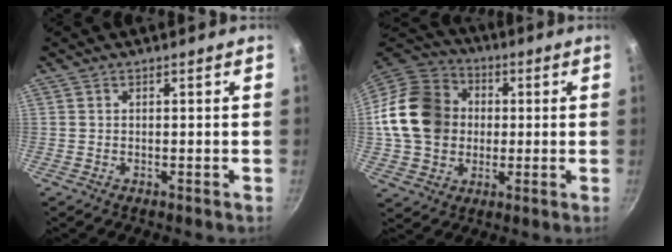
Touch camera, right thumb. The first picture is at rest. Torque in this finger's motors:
{"motor_torque": [1.51, 3.35, 1.22, -0.99, 0.52]}